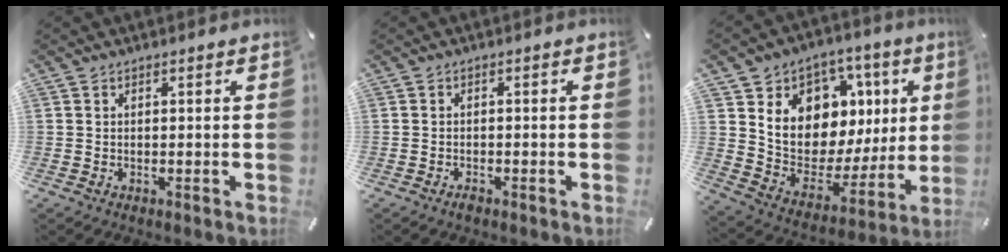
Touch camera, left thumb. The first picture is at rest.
{"total": 1.3, "force": [-1.0, 0.5, 0.7], "torque": [-0.015, 0.003, -0.020]}
{"total": 11.6, "force": [4.0, 9.7, 5.1], "torque": [-0.072, -0.054, 0.077]}